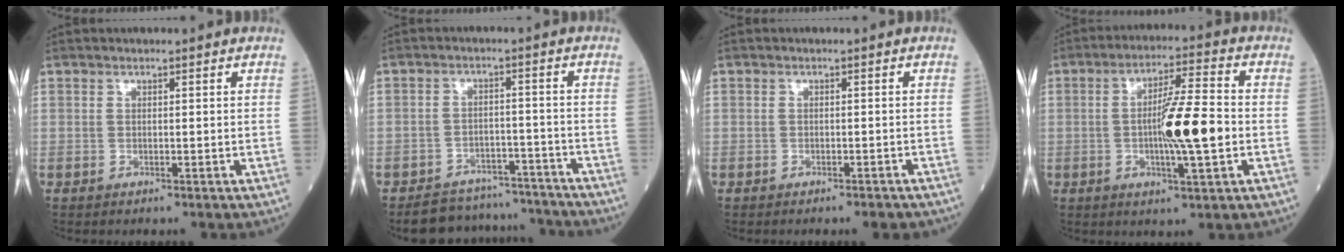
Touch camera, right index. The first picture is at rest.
{"total": 9.2, "force": [-8.6, 3.3, -0.3], "torque": [0.022, 0.027, -0.117]}
{"total": 2.0, "force": [-1.6, 0.9, 0.6], "torque": [-0.003, 0.001, -0.017]}
{"total": 11.0, "force": [-1.2, 0.9, 10.9], "torque": [-0.182, 0.003, -0.025]}